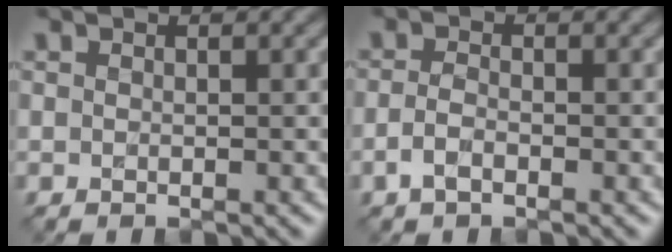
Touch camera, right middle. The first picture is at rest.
{"total": 1.6, "force": [-0.8, 0.7, 1.2], "torque": [-0.028, 0.000, -0.020]}